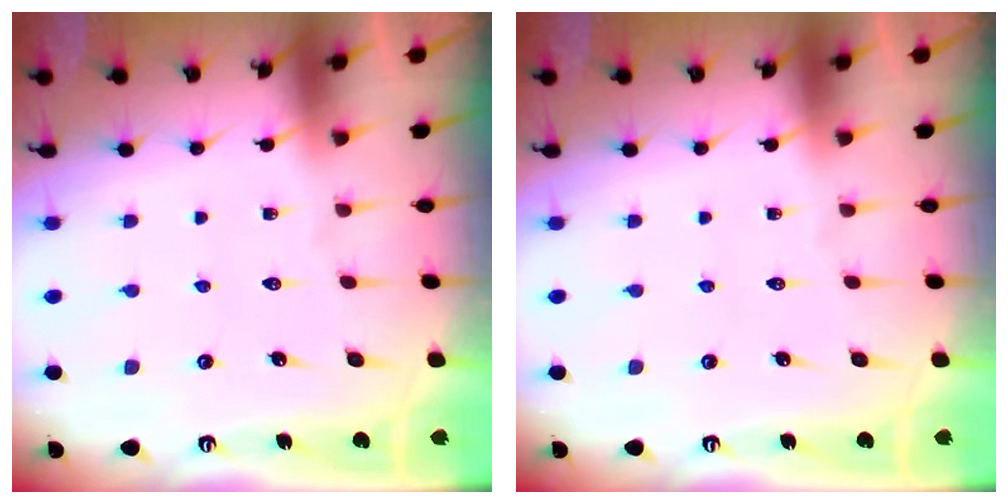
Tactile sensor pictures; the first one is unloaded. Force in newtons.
{"total": 0.0}